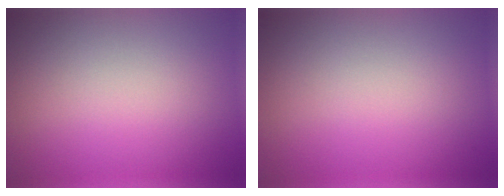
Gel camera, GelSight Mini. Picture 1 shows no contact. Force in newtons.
{"total": 0.0}